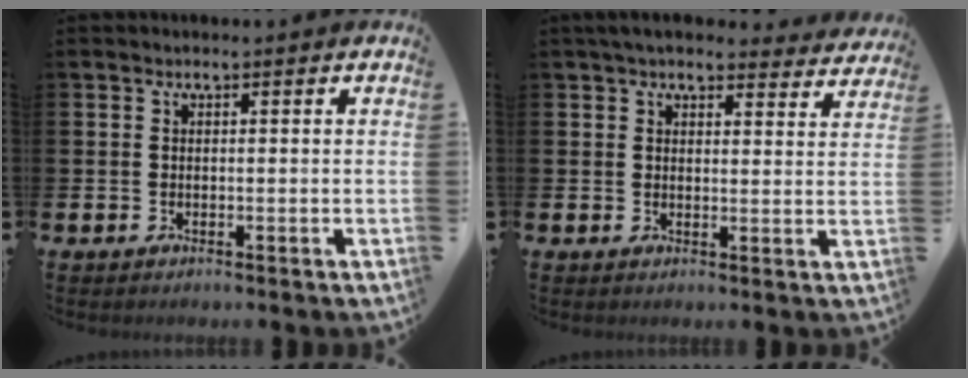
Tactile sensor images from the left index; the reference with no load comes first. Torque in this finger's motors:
{"motor_torque": [1.11, -1.03, 0.43, 0.04]}